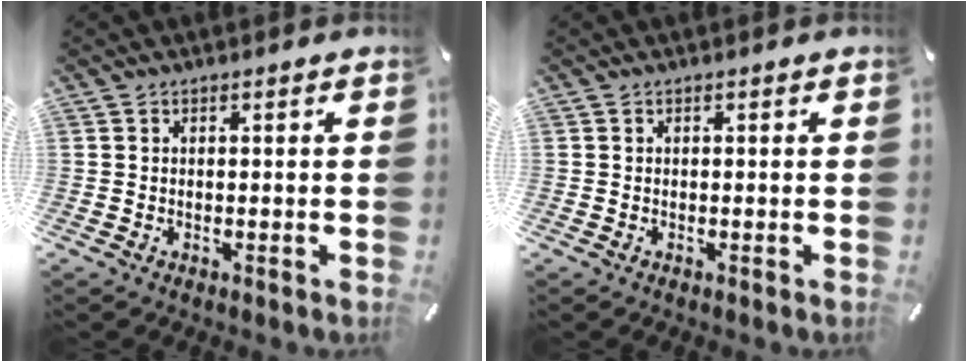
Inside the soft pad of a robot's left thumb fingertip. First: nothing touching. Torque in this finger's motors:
{"motor_torque": [0.00, 0.00, -0.01, 0.01, 0.00]}